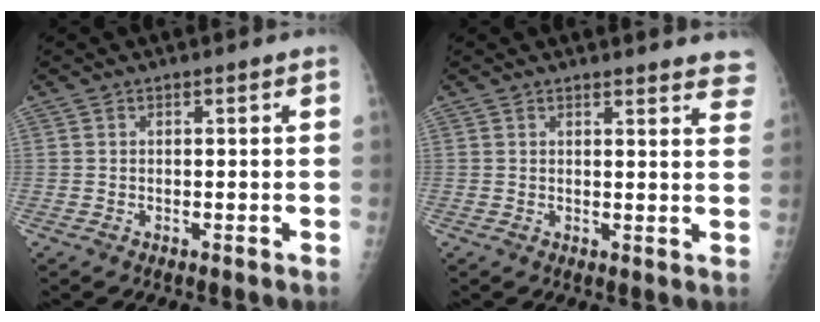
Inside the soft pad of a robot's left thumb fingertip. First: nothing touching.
{"total": 8.5, "force": [8.1, 1.5, 2.2], "torque": [0.007, -0.042, 0.066]}